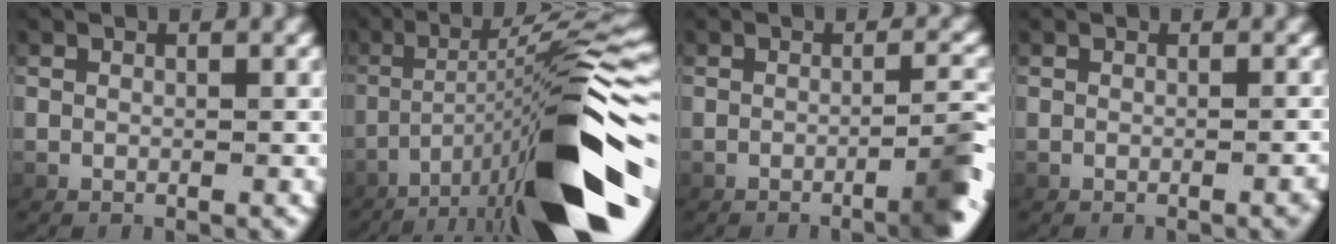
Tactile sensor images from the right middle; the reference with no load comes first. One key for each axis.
{"total": 13.1, "fx": -3.9, "fy": 2.7, "fz": 12.2, "tx": -0.184, "ty": 0.003, "tz": -0.047}
{"total": 3.8, "fx": -1.6, "fy": 0.5, "fz": 3.4, "tx": -0.049, "ty": 0.002, "tz": -0.026}
{"total": 0.9, "fx": -0.6, "fy": 0.0, "fz": 0.7, "tx": -0.006, "ty": 0.008, "tz": -0.013}